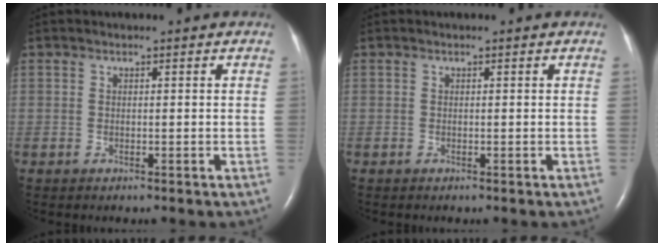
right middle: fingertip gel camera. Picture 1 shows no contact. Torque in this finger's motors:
{"motor_torque": [0.12, -0.11, -0.03, 0.00]}